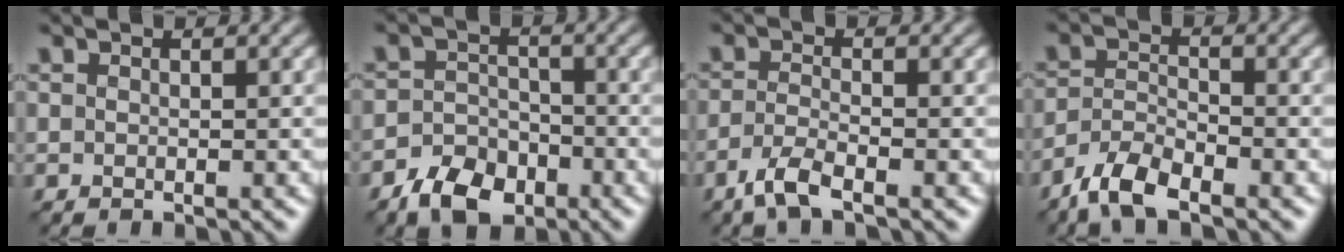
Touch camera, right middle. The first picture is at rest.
{"total": 4.3, "force": [-2.9, 2.7, 1.7], "torque": [-0.028, 0.003, -0.060]}
{"total": 2.7, "force": [-1.9, 0.6, 1.9], "torque": [-0.043, 0.000, -0.048]}
{"total": 4.4, "force": [-3.4, 1.4, 2.4], "torque": [-0.046, 0.000, -0.072]}